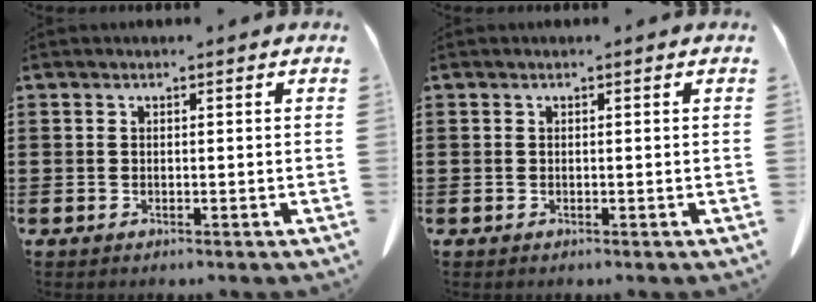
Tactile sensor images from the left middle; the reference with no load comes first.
{"total": 0.0}